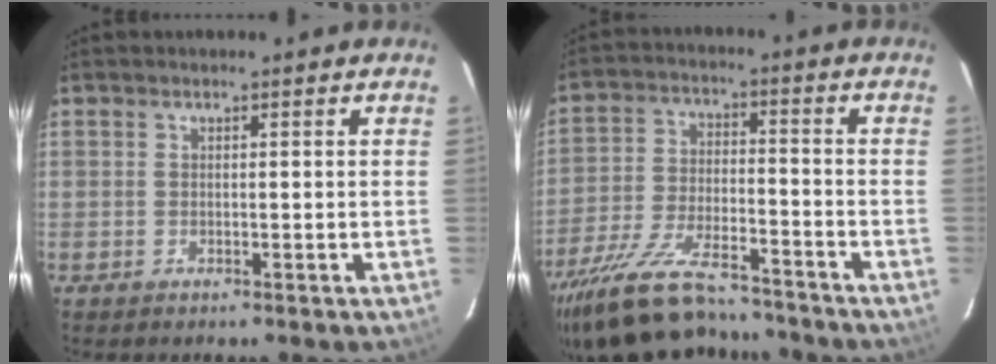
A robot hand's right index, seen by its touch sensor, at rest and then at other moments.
{"total": 21.7, "force": [-18.5, 5.9, 9.7], "torque": [-0.208, -0.036, -0.300]}